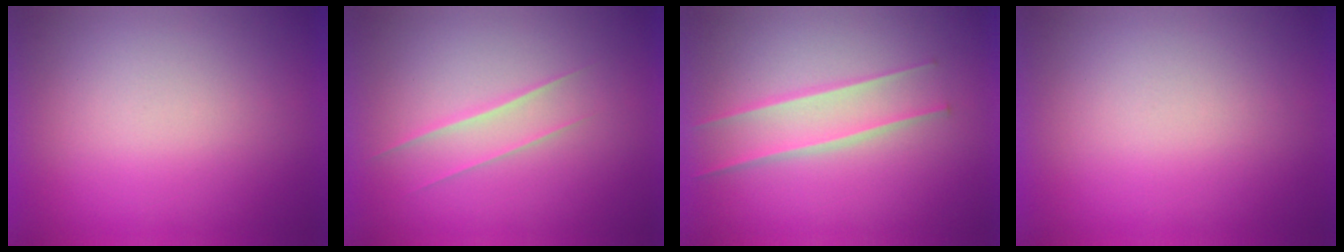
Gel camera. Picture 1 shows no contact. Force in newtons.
{"total": 1.7}
{"total": 2.4}
{"total": 0.0}